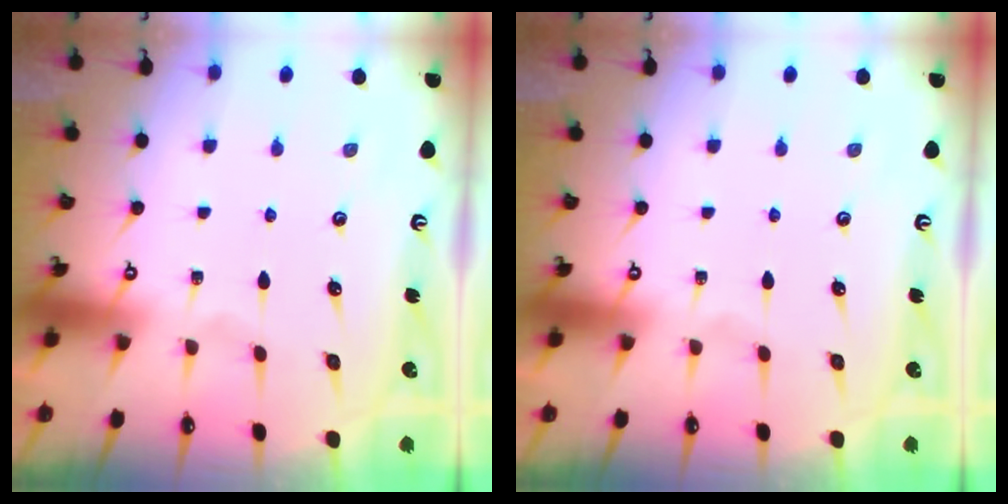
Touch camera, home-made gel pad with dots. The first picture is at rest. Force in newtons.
{"total": 0.0}